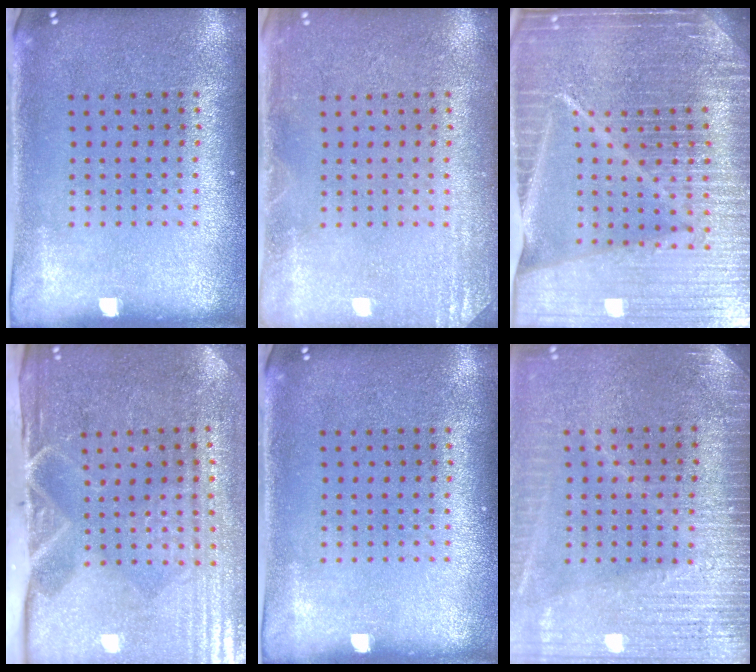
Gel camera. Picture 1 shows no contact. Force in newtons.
{"total": 1.8, "press": 1.8, "slide": 0.2}
{"total": 6.9, "press": 5.9, "slide": 3.5}
{"total": 4.8, "press": 4.1, "slide": 2.5}
{"total": 0.0}
{"total": 3.5, "press": 3.1, "slide": 1.7}